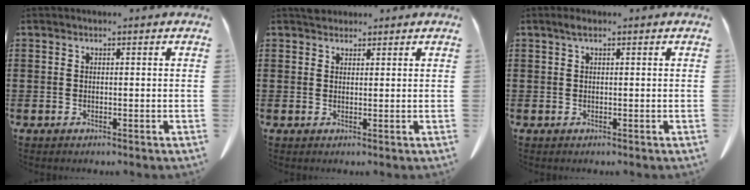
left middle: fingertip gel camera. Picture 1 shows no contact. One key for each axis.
{"total": 1.8, "fx": 1.6, "fy": 0.8, "fz": 0.2, "tx": -0.008, "ty": 0.004, "tz": 0.032}
{"total": 1.0, "fx": 0.4, "fy": 0.2, "fz": 0.9, "tx": -0.018, "ty": 0.004, "tz": 0.006}